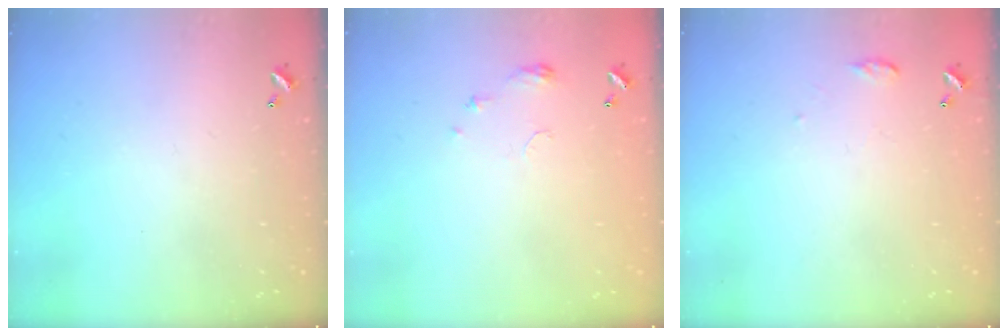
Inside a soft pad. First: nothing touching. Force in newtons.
{"total": 4.5, "press": 4.5, "slide": 0.6}
{"total": 5.9, "press": 5.8, "slide": 0.7}